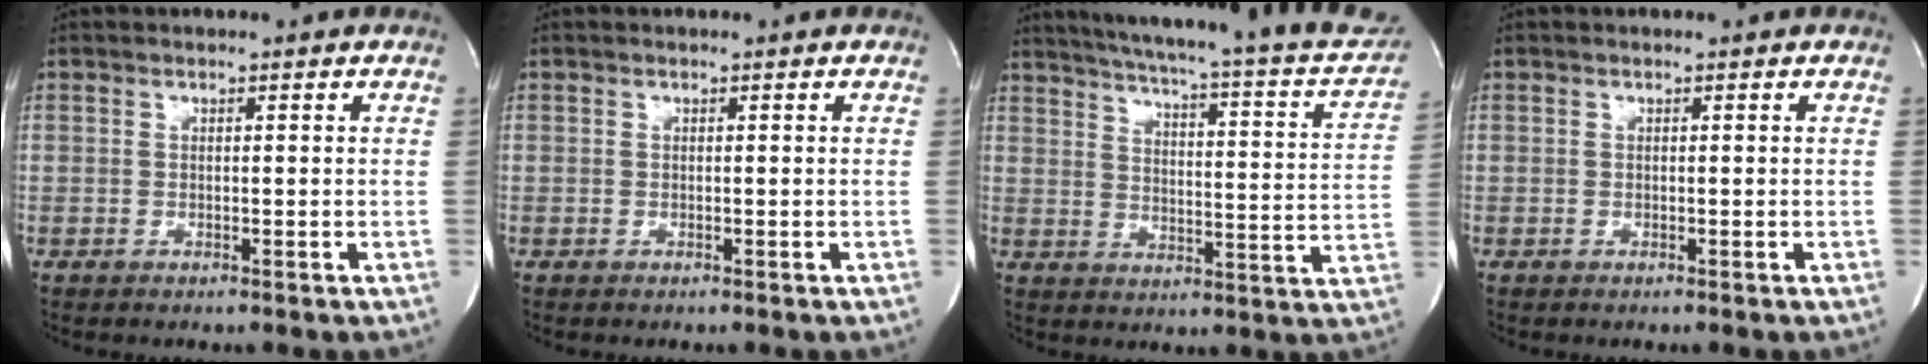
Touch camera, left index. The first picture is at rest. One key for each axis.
{"total": 0.0}
{"total": 27.0, "fx": 23.4, "fy": 3.4, "fz": 13.0, "tx": -0.197, "ty": -0.051, "tz": 0.281}
{"total": 0.0}